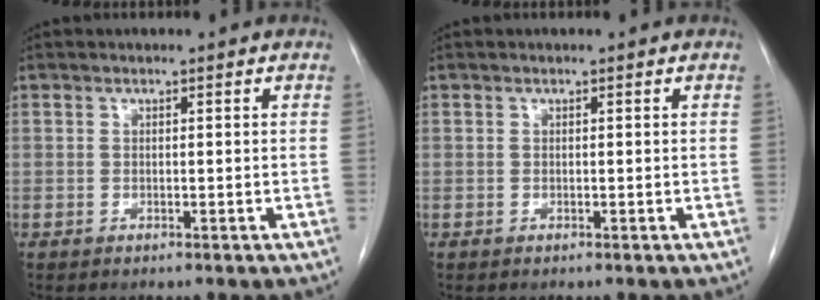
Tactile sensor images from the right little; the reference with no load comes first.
{"total": 0.0}